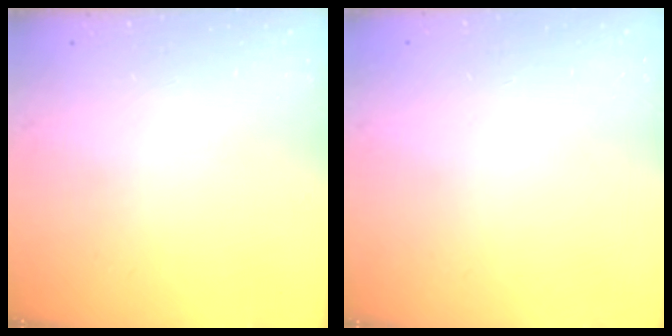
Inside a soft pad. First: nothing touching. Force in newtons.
{"total": 0.0}